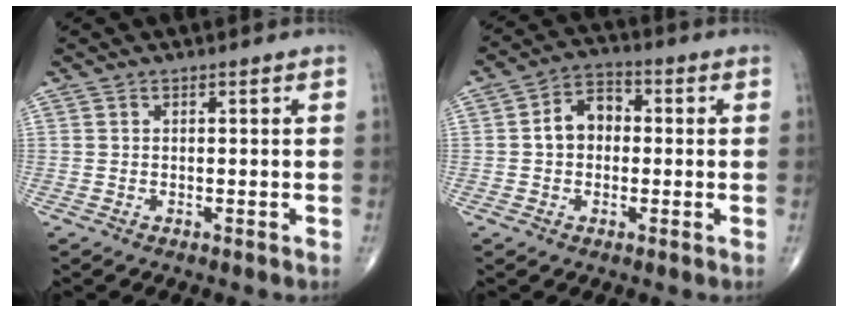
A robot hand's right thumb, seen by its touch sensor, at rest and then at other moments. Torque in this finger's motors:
{"motor_torque": [1.02, 0.96, 0.55, -0.05, 0.03]}